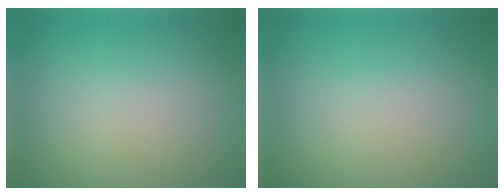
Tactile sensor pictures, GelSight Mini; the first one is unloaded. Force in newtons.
{"total": 0.0}